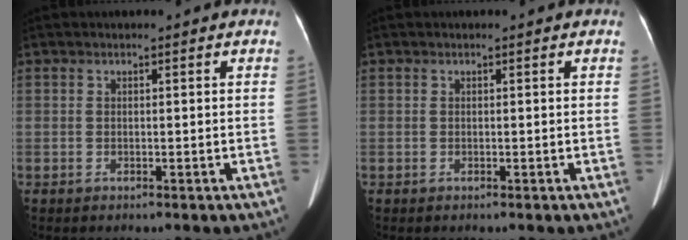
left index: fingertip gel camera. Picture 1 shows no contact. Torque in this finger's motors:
{"motor_torque": [0.05, 0.05, 0.00, 0.01]}